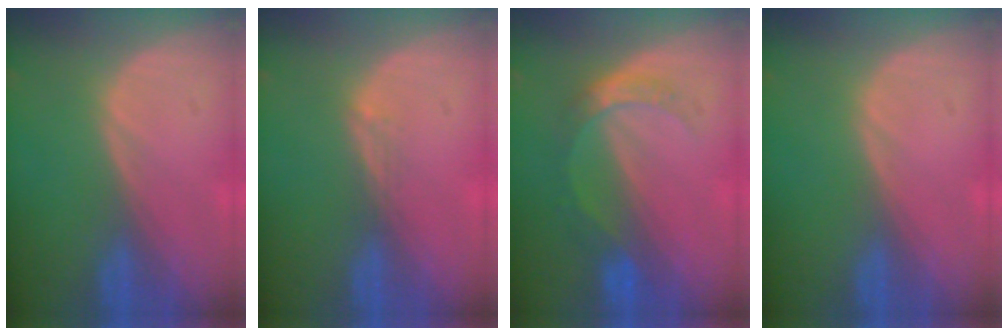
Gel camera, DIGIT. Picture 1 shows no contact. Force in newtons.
{"total": 1.5, "press": 1.0, "slide": 1.0}
{"total": 5.2, "press": 4.6, "slide": 2.2}
{"total": 0.0}